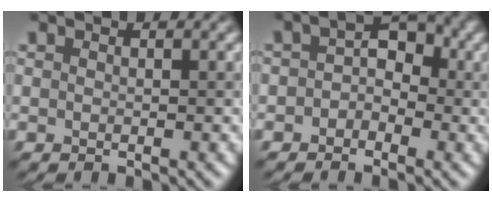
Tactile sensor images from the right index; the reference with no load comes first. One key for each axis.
{"total": 2.6, "fx": -0.6, "fy": 1.8, "fz": 1.7, "tx": -0.021, "ty": 0.023, "tz": -0.009}